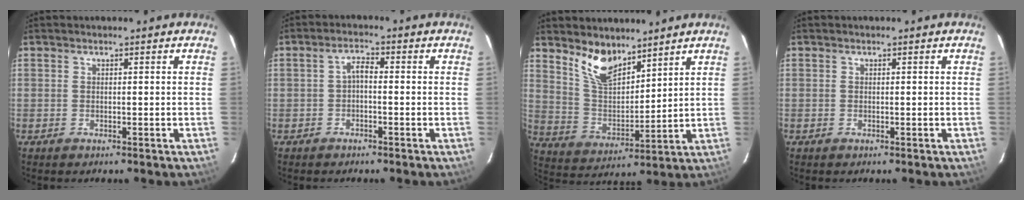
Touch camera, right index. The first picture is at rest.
{"total": 2.3, "force": [-0.7, 1.1, 1.9], "torque": [-0.038, 0.010, -0.015]}
{"total": 10.0, "force": [7.7, 4.0, 5.1], "torque": [-0.097, 0.001, 0.155]}
{"total": 0.0}